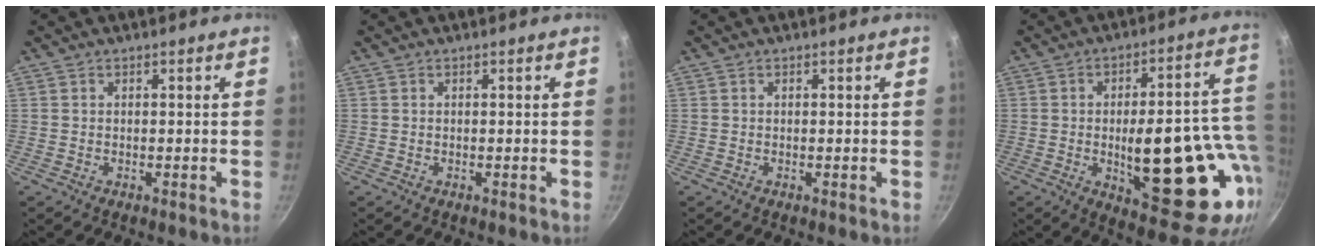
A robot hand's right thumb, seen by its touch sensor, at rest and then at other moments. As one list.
[{"total": 0.0}, {"total": 0.0}, {"total": 25.1, "force": [-4.4, 9.8, 22.8], "torque": [-0.269, 0.008, -0.045]}]